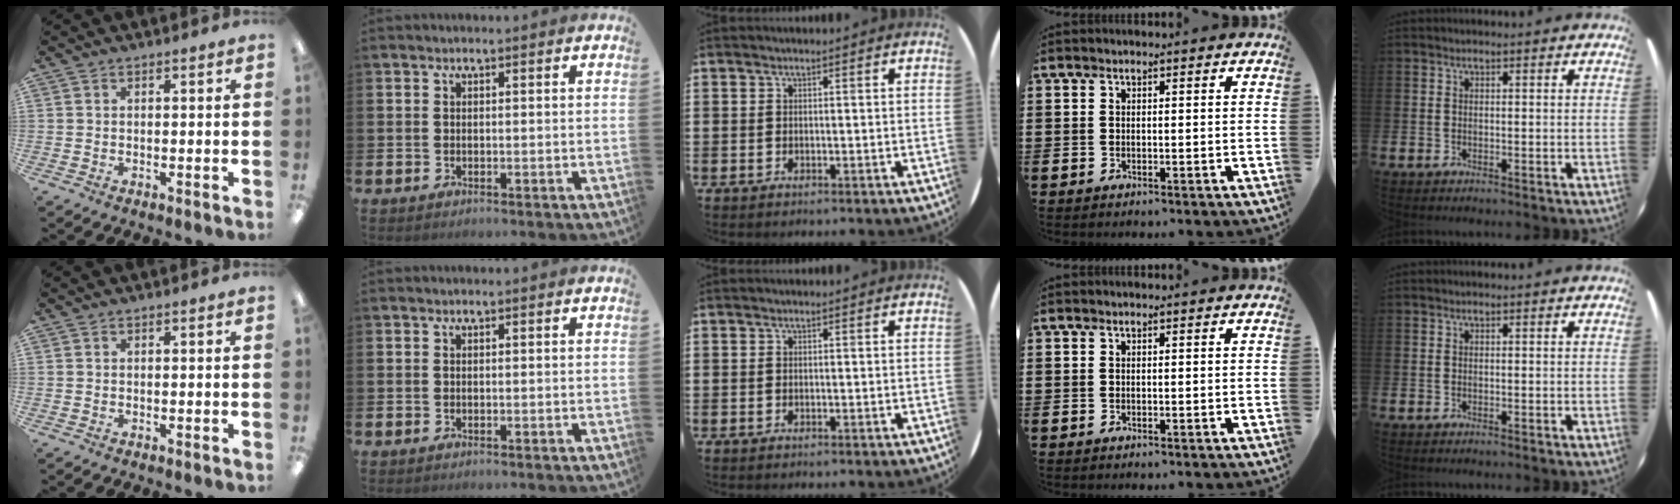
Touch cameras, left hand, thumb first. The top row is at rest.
{}